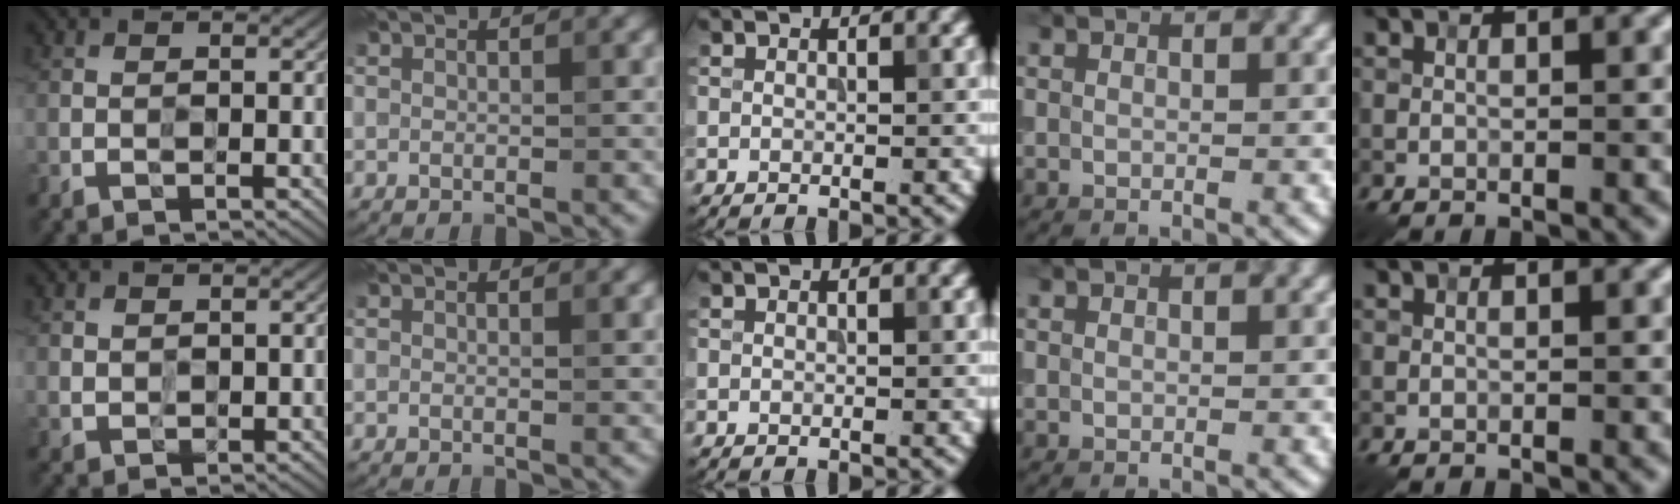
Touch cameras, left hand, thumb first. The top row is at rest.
{"thumb": {"total": 1.9, "force": [1.3, 1.3, 0.7], "torque": [-0.020, -0.002, 0.030]}, "index": {"total": 0.8, "force": [0.4, 0.3, 0.6], "torque": [-0.002, 0.002, 0.005]}}